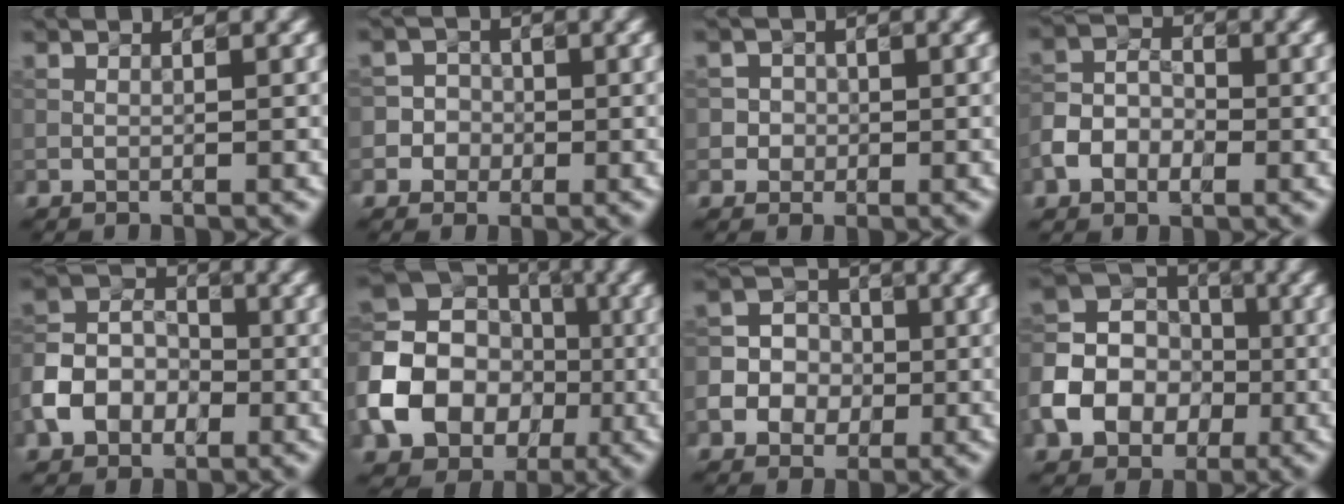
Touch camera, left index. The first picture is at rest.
{"total": 4.1, "force": [-1.2, 3.9, 0.4], "torque": [0.018, 0.019, -0.044]}
{"total": 2.3, "force": [-0.1, 2.2, 0.4], "torque": [0.013, 0.010, -0.005]}
{"total": 3.8, "force": [-1.5, 2.7, 2.2], "torque": [-0.046, 0.008, -0.032]}
{"total": 5.6, "force": [-2.2, 4.3, 2.7], "torque": [-0.057, 0.008, -0.051]}
{"total": 11.7, "force": [-2.9, 9.6, 5.9], "torque": [-0.135, -0.003, -0.066]}
{"total": 7.6, "force": [-2.2, 7.0, 2.0], "torque": [-0.041, 0.004, -0.061]}
{"total": 7.4, "force": [-2.3, 6.0, 3.8], "torque": [-0.074, 0.002, -0.047]}